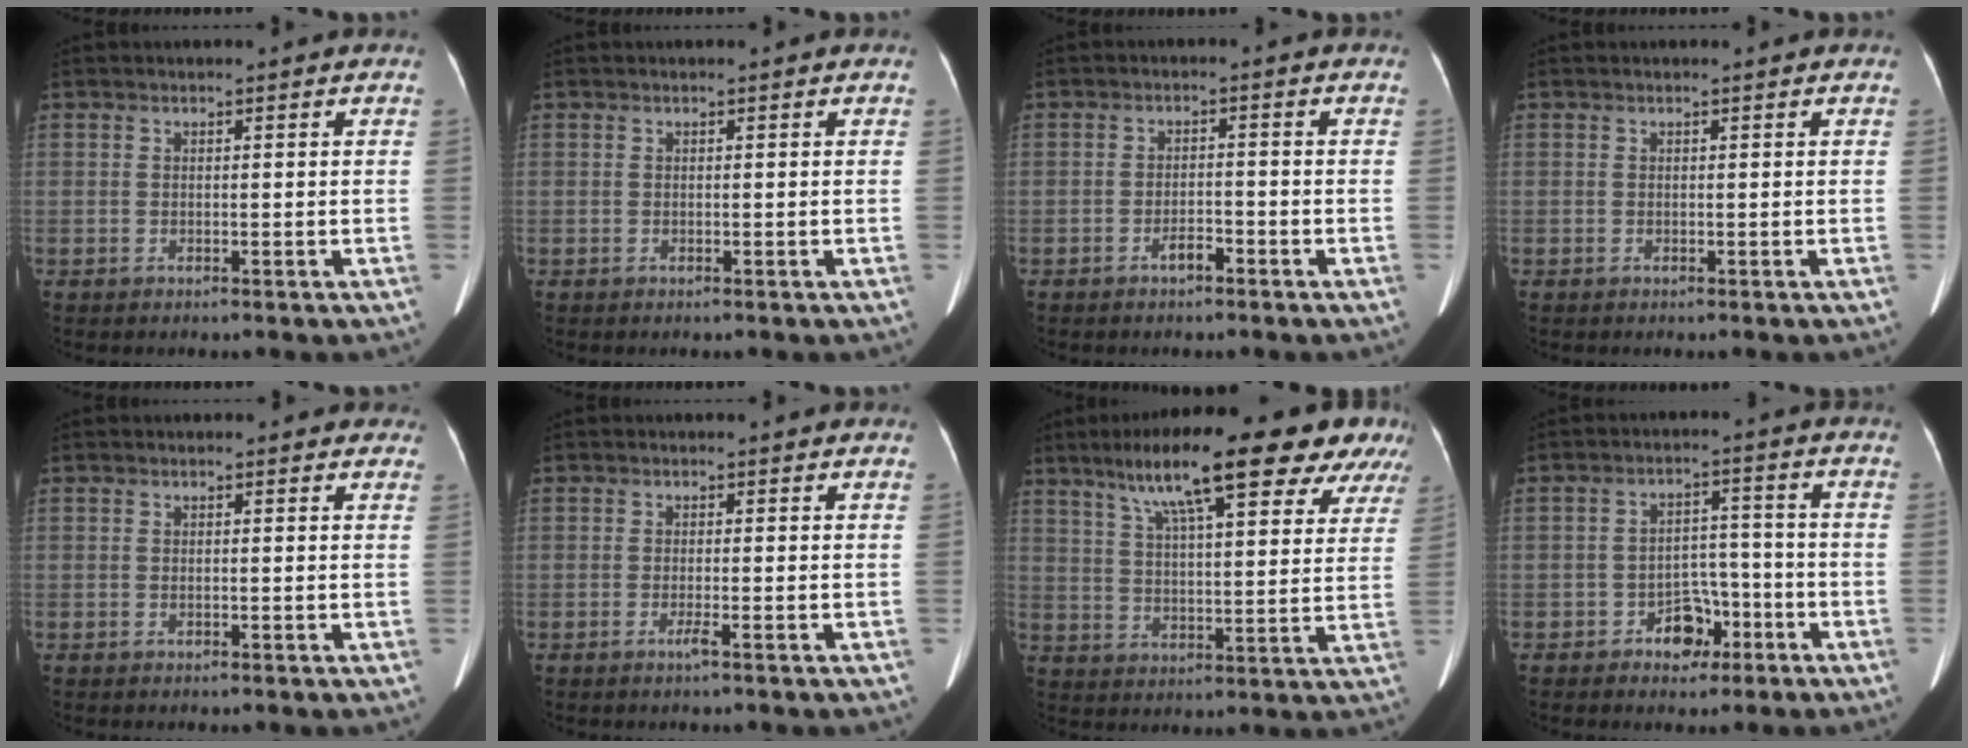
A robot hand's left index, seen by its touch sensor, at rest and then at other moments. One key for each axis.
{"total": 0.0}
{"total": 2.0, "fx": -1.5, "fy": 0.6, "fz": 1.1, "tx": -0.020, "ty": 0.002, "tz": -0.026}
{"total": 0.0}
{"total": 1.6, "fx": 1.2, "fy": 0.9, "fz": 0.4, "tx": 0.005, "ty": 0.007, "tz": 0.004}
{"total": 0.8, "fx": -0.5, "fy": -0.3, "fz": 0.6, "tx": -0.011, "ty": -0.001, "tz": -0.009}
{"total": 21.9, "fx": 14.9, "fy": 4.3, "fz": 15.4, "tx": -0.239, "ty": 0.047, "tz": 0.206}
{"total": 5.1, "fx": -2.9, "fy": 3.4, "fz": 2.4, "tx": -0.036, "ty": 0.019, "tz": -0.043}